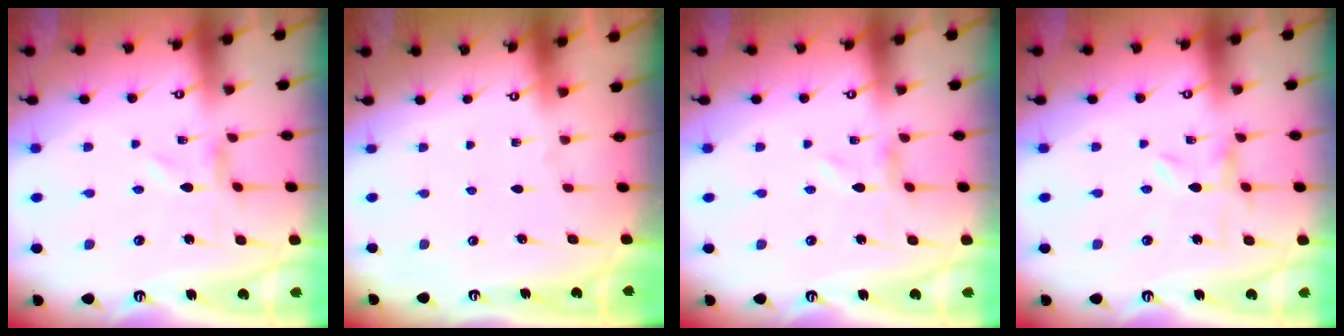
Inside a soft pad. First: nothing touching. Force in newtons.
{"total": 0.0}
{"total": 0.0}
{"total": 0.0}